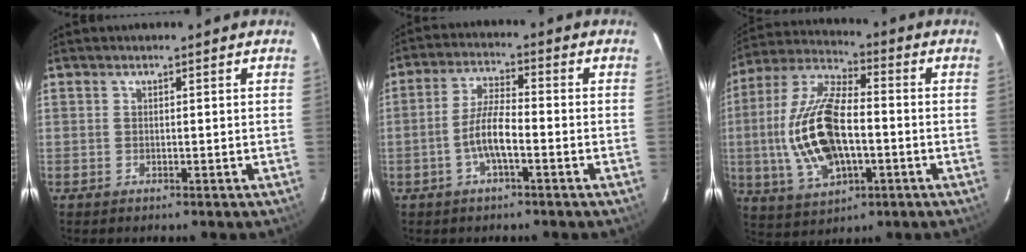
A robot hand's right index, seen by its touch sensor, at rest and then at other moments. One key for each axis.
{"total": 6.3, "fx": -2.5, "fy": 1.4, "fz": 5.6, "tx": -0.115, "ty": 0.006, "tz": -0.048}
{"total": 18.2, "fx": -2.4, "fy": 8.7, "fz": 15.8, "tx": -0.335, "ty": 0.003, "tz": -0.038}